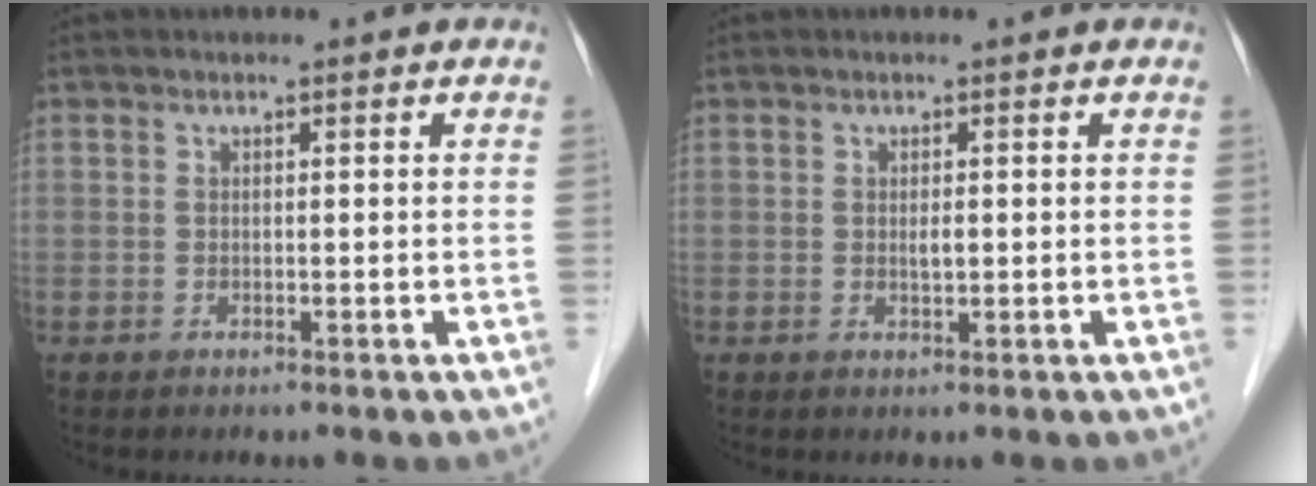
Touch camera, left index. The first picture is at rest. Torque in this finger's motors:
{"motor_torque": [0.00, 0.08, 0.03, 0.00]}